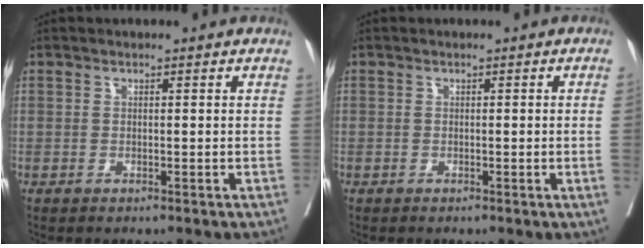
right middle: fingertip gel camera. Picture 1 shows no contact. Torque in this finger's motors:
{"motor_torque": [0.71, 0.00, -0.13, -0.21]}